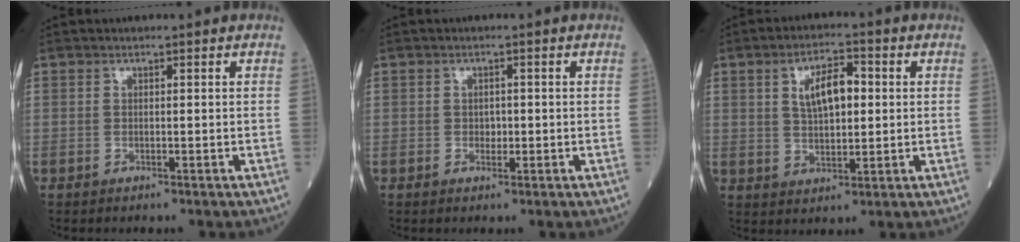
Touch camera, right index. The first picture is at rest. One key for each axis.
{"total": 1.3, "fx": -0.2, "fy": 0.9, "fz": 0.8, "tx": -0.009, "ty": 0.002, "tz": -0.001}
{"total": 7.0, "fx": 1.6, "fy": 2.9, "fz": 6.1, "tx": -0.110, "ty": 0.010, "tz": 0.028}